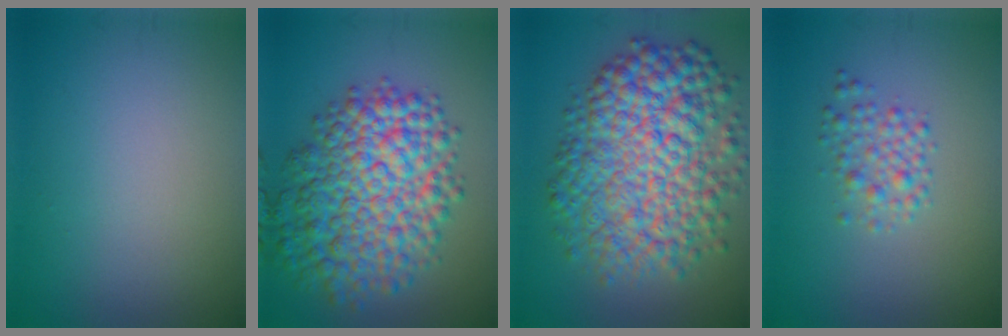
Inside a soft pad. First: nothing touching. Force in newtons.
{"total": 10.2, "press": 10.2, "slide": 0.2}
{"total": 11.0, "press": 11.0, "slide": 0.1}
{"total": 2.2, "press": 2.2, "slide": 0.1}